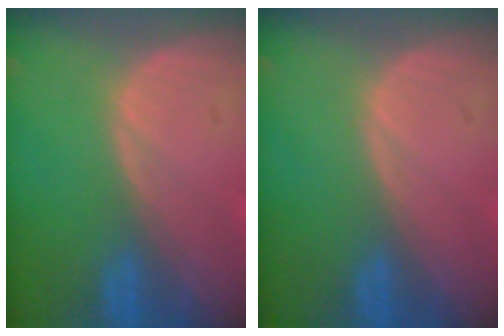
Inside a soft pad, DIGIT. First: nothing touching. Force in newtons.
{"total": 0.0}